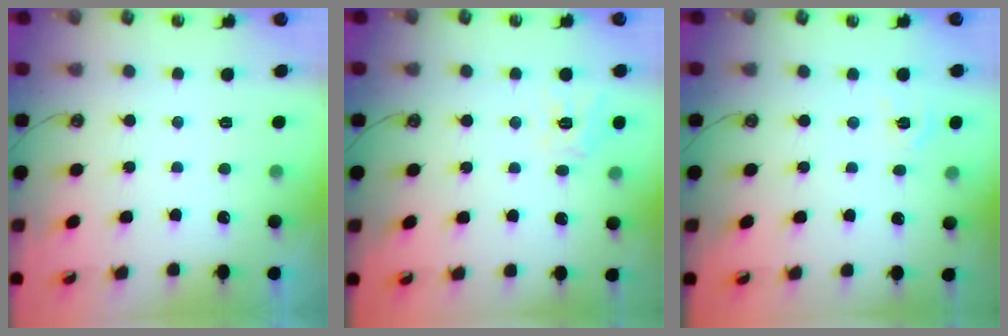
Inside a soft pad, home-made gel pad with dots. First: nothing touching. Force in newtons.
{"total": 10.4, "press": 10.4, "slide": 1.0}
{"total": 3.1, "press": 3.0, "slide": 0.3}